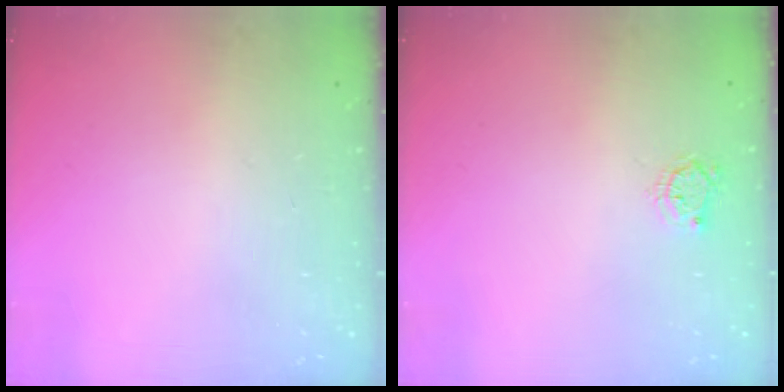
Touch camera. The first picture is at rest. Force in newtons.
{"total": 3.4, "press": 3.4, "slide": 0.4}